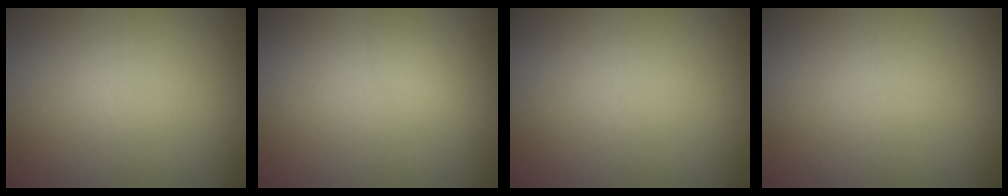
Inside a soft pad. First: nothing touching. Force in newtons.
{"total": 0.8, "press": 0.8, "slide": 0.0}
{"total": 0.0}
{"total": 0.0}